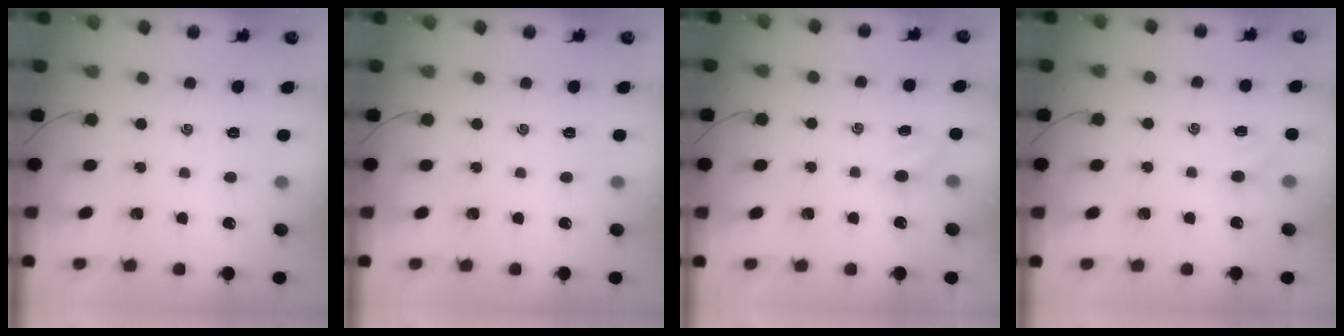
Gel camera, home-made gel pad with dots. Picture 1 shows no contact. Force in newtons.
{"total": 0.0}
{"total": 2.2, "press": 2.1, "slide": 0.8}
{"total": 2.5, "press": 2.4, "slide": 0.8}